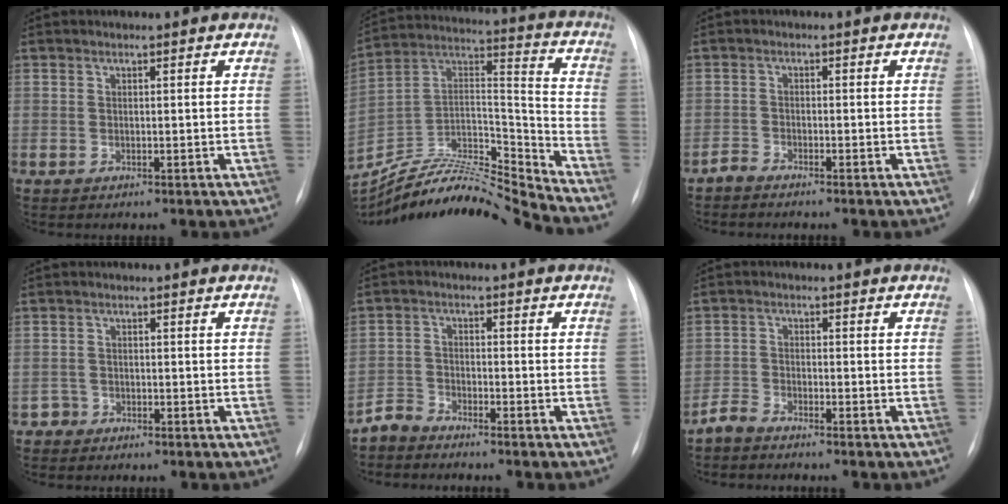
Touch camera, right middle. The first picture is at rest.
{"total": 20.9, "force": [-20.3, -0.4, 5.3], "torque": [-0.104, 0.041, -0.348]}
{"total": 1.6, "force": [-1.5, 0.0, 0.2], "torque": [-0.005, -0.002, -0.031]}
{"total": 1.4, "force": [-1.0, 0.8, -0.5], "torque": [0.009, 0.006, -0.023]}
{"total": 3.1, "force": [-3.1, 0.6, -0.3], "torque": [0.009, -0.009, -0.063]}
{"total": 2.5, "force": [-2.4, 0.3, 0.3], "torque": [-0.008, -0.006, -0.051]}